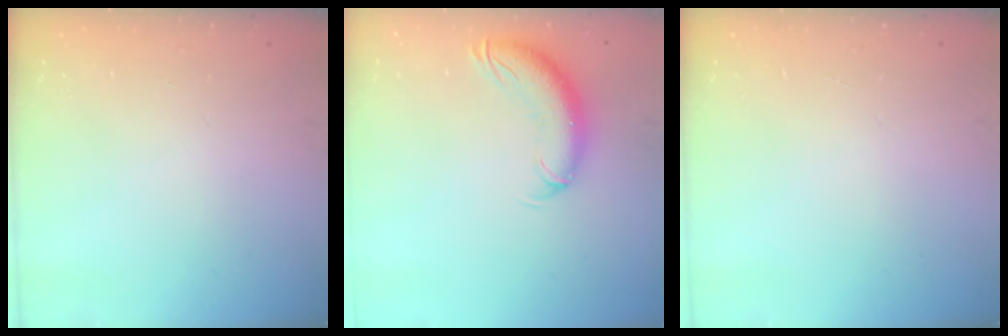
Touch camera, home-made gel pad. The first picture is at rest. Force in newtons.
{"total": 11.2, "press": 10.8, "slide": 2.9}
{"total": 0.0}